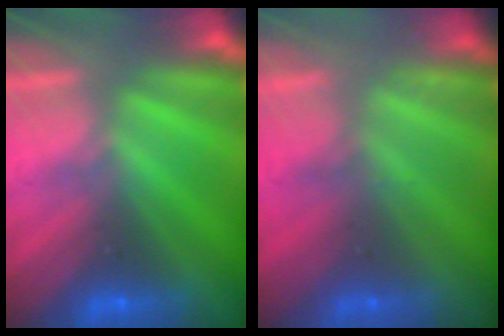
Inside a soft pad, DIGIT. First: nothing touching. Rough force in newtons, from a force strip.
{"total": 2.3}